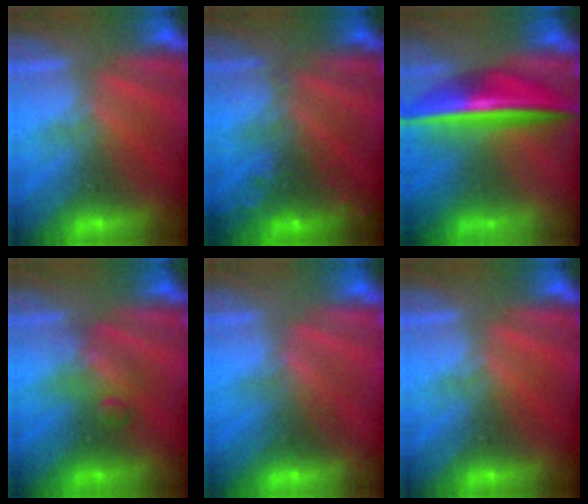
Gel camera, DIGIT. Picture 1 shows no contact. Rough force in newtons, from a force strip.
{"total": 6.6}
{"total": 7.8}
{"total": 2.4}
{"total": 2.8}
{"total": 0.0}